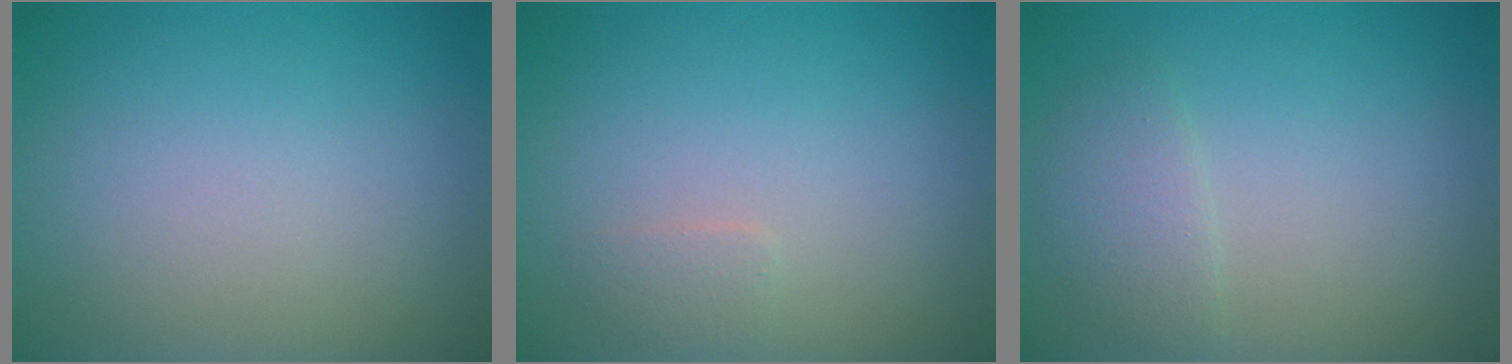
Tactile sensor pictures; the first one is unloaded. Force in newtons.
{"total": 0.9, "press": 0.9, "slide": 0.0}
{"total": 1.9, "press": 1.9, "slide": 0.1}